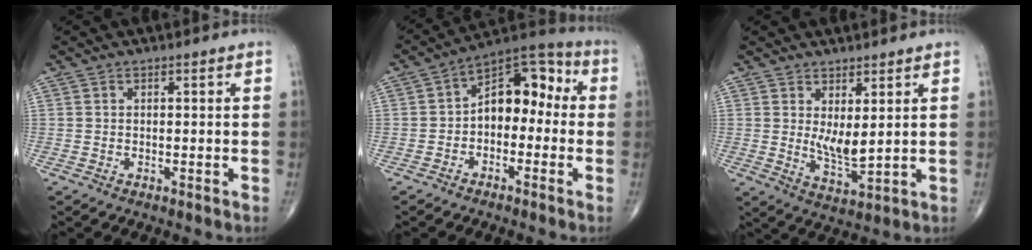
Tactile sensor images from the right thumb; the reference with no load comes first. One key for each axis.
{"total": 11.3, "fx": -0.8, "fy": 7.4, "fz": 8.5, "tx": -0.089, "ty": 0.046, "tz": -0.033}
{"total": 5.6, "fx": 1.6, "fy": 2.0, "fz": 5.0, "tx": -0.083, "ty": -0.028, "tz": 0.038}